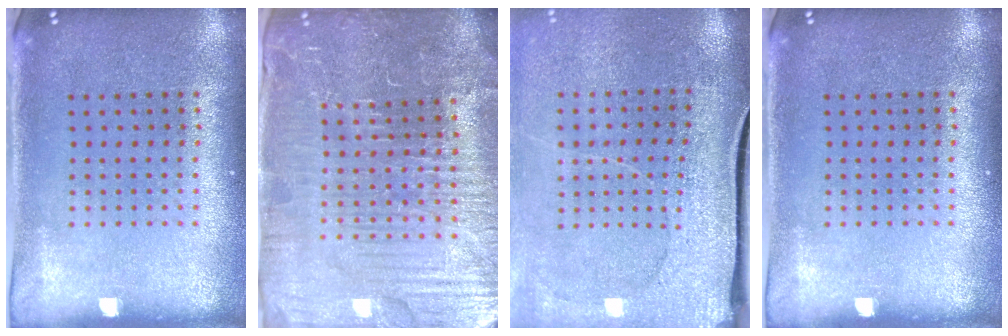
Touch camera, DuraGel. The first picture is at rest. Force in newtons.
{"total": 5.6, "press": 5.2, "slide": 2.3}
{"total": 3.3, "press": 2.9, "slide": 1.5}
{"total": 0.0}